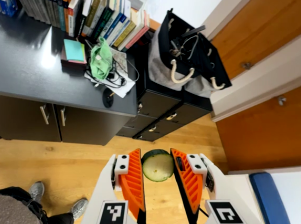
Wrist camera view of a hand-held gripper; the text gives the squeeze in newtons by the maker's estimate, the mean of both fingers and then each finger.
{"total": 6.7, "left": 7.6, "right": 5.9}